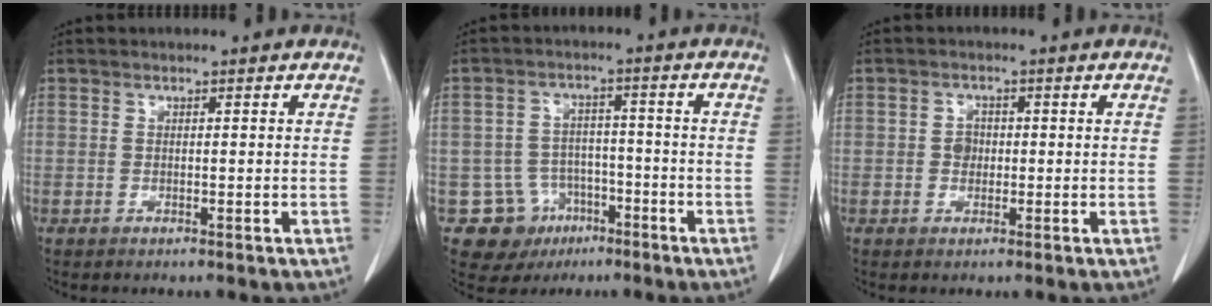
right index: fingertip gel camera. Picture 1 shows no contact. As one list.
[{"total": 8.7, "force": [-3.9, 7.7, 0.9], "torque": [-0.016, 0.019, -0.046]}, {"total": 1.9, "force": [-0.2, 1.6, 1.0], "torque": [-0.014, 0.005, -0.004]}]